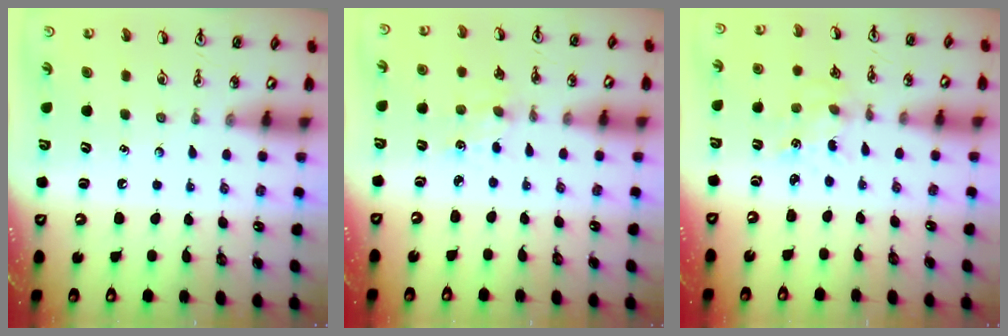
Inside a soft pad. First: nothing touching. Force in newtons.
{"total": 2.8, "press": 2.8, "slide": 0.3}
{"total": 2.3, "press": 2.3, "slide": 0.3}